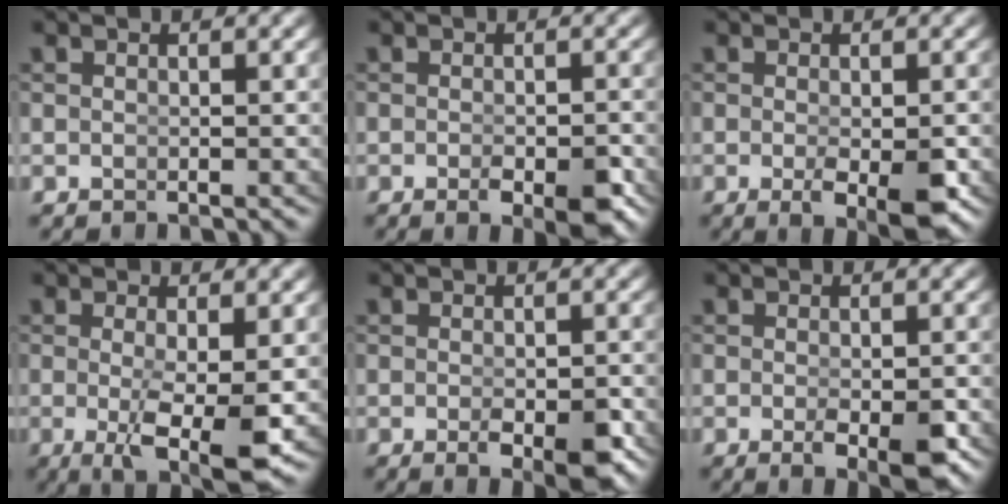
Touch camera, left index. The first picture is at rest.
{"total": 3.1, "force": [-1.6, 0.9, 2.5], "torque": [-0.034, -0.012, -0.024]}
{"total": 4.4, "force": [-2.0, 1.2, 3.7], "torque": [-0.054, -0.024, -0.024]}
{"total": 6.4, "force": [-2.5, 1.7, 5.6], "torque": [-0.101, -0.044, -0.022]}
{"total": 3.4, "force": [-1.6, 1.1, 2.8], "torque": [-0.039, -0.017, -0.023]}
{"total": 3.5, "force": [-1.7, 1.0, 2.9], "torque": [-0.042, -0.020, -0.022]}